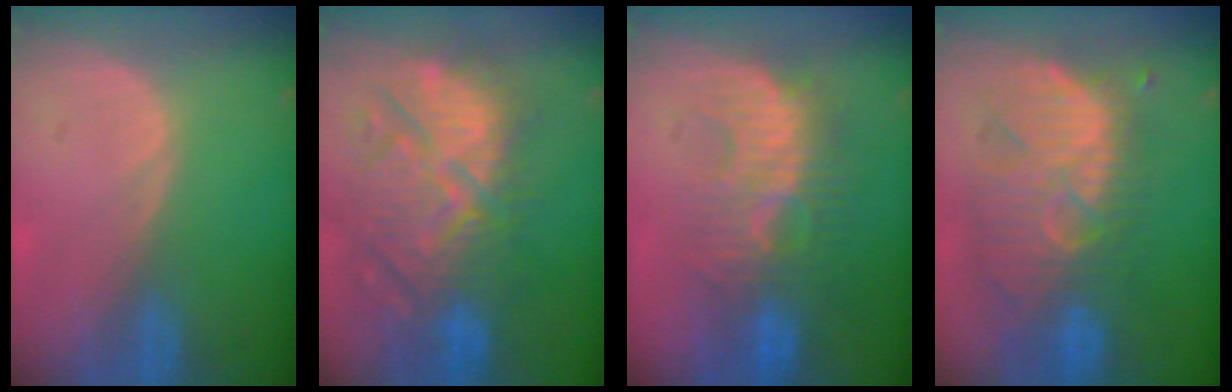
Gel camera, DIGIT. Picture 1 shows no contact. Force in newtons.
{"total": 12.5, "press": 12.0, "slide": 3.6}
{"total": 9.0, "press": 8.9, "slide": 1.7}
{"total": 11.1, "press": 10.6, "slide": 3.2}